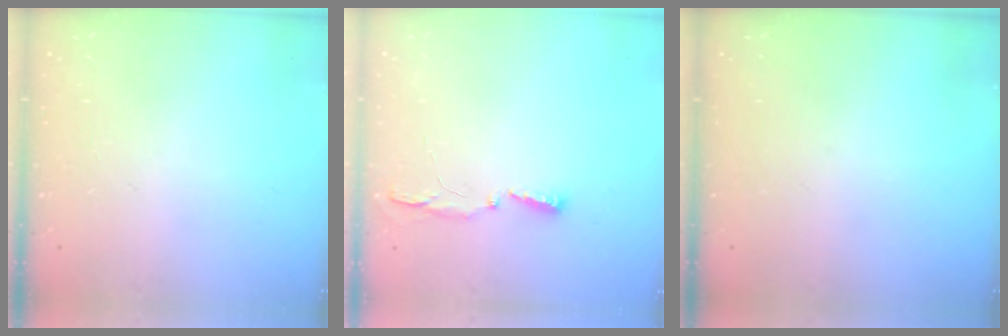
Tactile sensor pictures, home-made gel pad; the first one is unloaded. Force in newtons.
{"total": 3.5, "press": 3.4, "slide": 0.8}
{"total": 0.0}